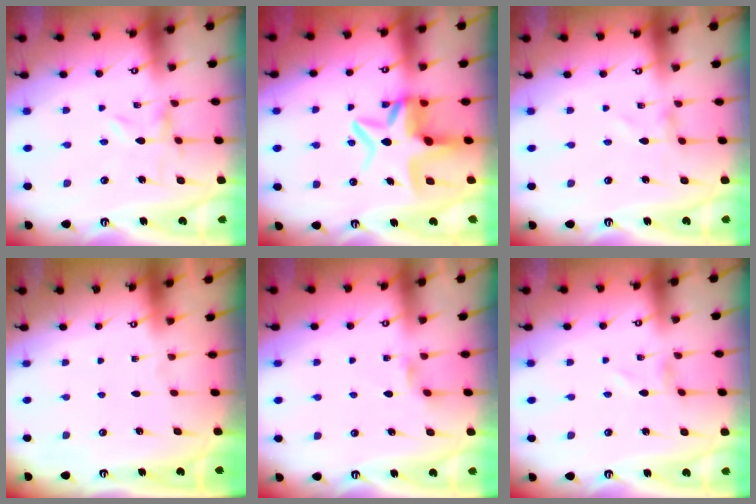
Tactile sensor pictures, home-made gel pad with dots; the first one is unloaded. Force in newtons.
{"total": 9.7, "press": 9.2, "slide": 2.8}
{"total": 0.9, "press": 0.9, "slide": 0.1}
{"total": 0.0}
{"total": 1.7, "press": 1.7, "slide": 0.4}
{"total": 1.2, "press": 1.2, "slide": 0.1}